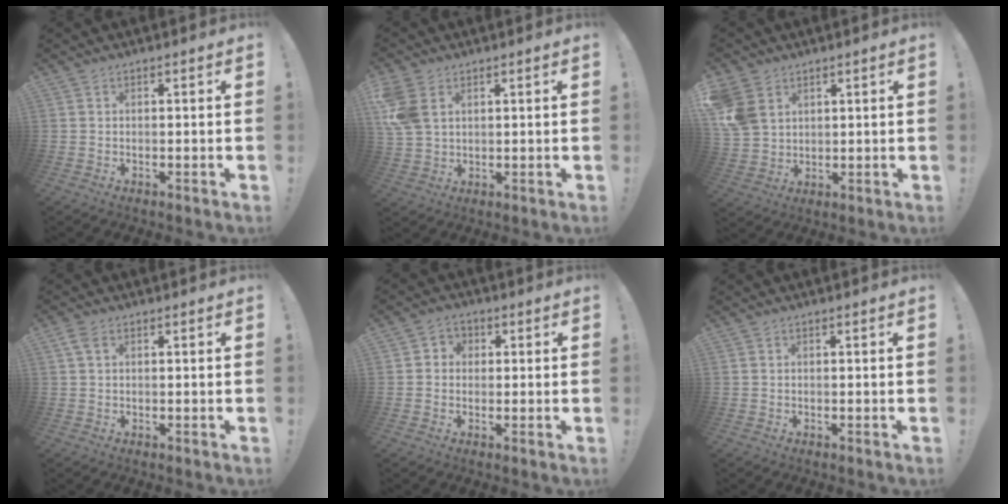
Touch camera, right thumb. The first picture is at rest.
{"total": 8.7, "force": [3.2, 5.9, 5.5], "torque": [-0.111, -0.008, 0.066]}
{"total": 9.1, "force": [4.3, 7.0, 4.1], "torque": [-0.090, -0.012, 0.091]}
{"total": 2.6, "force": [1.0, 1.5, 1.9], "torque": [-0.033, 0.002, 0.017]}
{"total": 3.4, "force": [-0.4, 3.2, 1.2], "torque": [-0.017, 0.010, -0.007]}
{"total": 0.0}